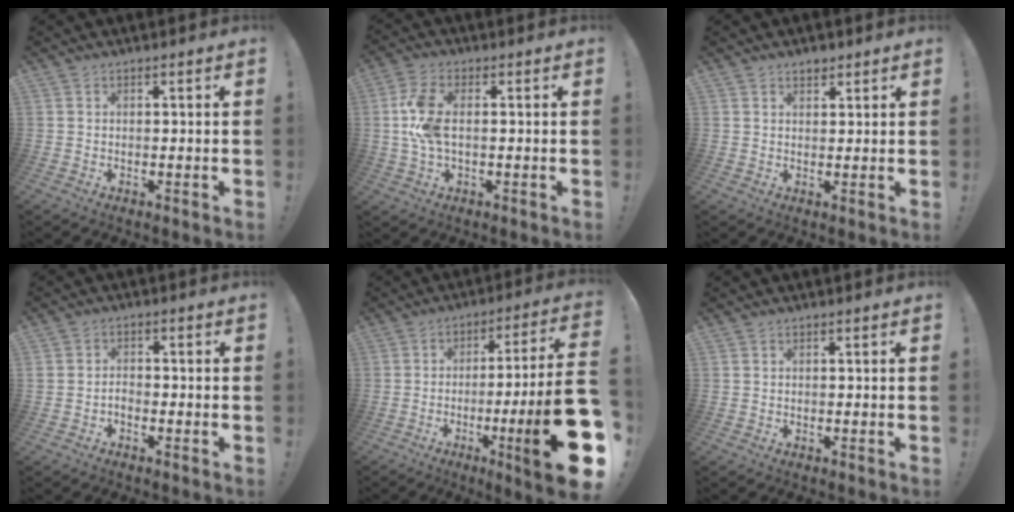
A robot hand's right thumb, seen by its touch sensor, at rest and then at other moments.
{"total": 9.0, "force": [0.2, 4.5, 7.8], "torque": [-0.152, -0.001, 0.005]}
{"total": 1.9, "force": [1.5, 1.1, 0.6], "torque": [-0.005, -0.007, 0.027]}
{"total": 1.9, "force": [-1.5, 1.0, 0.4], "torque": [-0.009, 0.007, -0.027]}
{"total": 22.3, "force": [-6.5, 1.6, 21.3], "torque": [-0.317, 0.010, -0.097]}
{"total": 0.0}